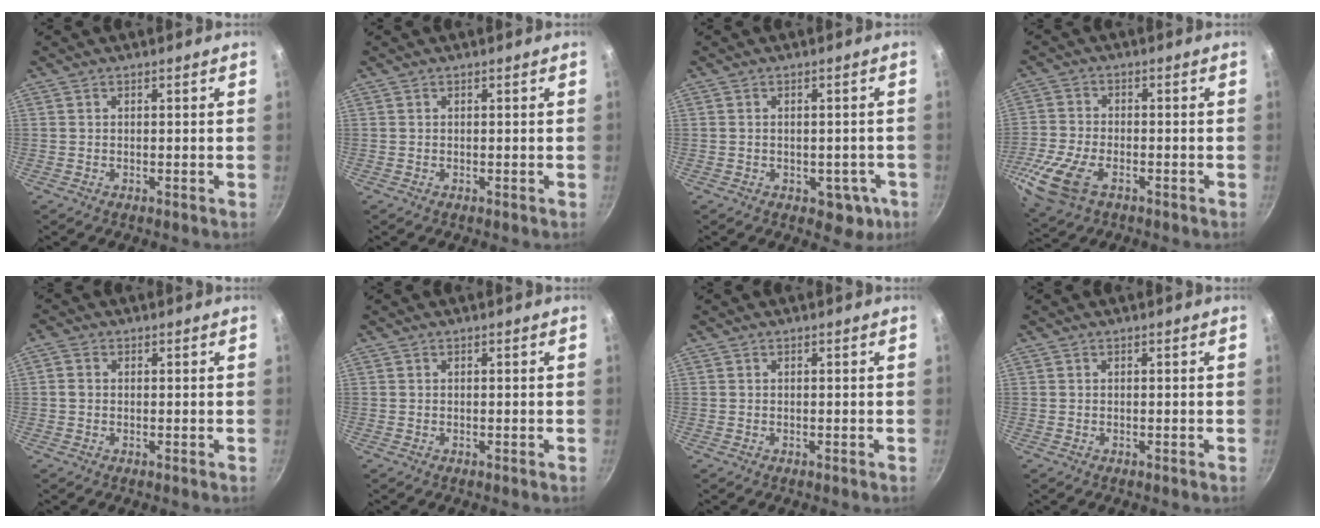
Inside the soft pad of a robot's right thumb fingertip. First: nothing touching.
{"total": 0.0}
{"total": 5.6, "force": [-1.9, 3.7, 3.7], "torque": [-0.017, 0.017, -0.008]}
{"total": 12.0, "force": [-5.2, 6.5, 8.7], "torque": [-0.199, 0.000, -0.106]}
{"total": 1.8, "force": [0.1, 1.5, 1.0], "torque": [-0.022, 0.006, -0.002]}
{"total": 0.0}
{"total": 0.0}
{"total": 0.0}